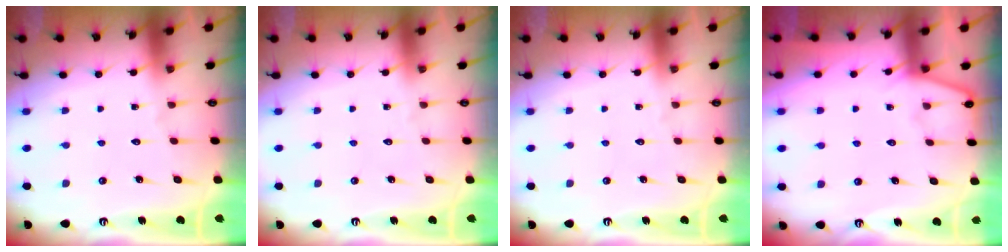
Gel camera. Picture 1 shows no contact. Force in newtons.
{"total": 0.0}
{"total": 0.0}
{"total": 3.7, "press": 3.7, "slide": 0.6}